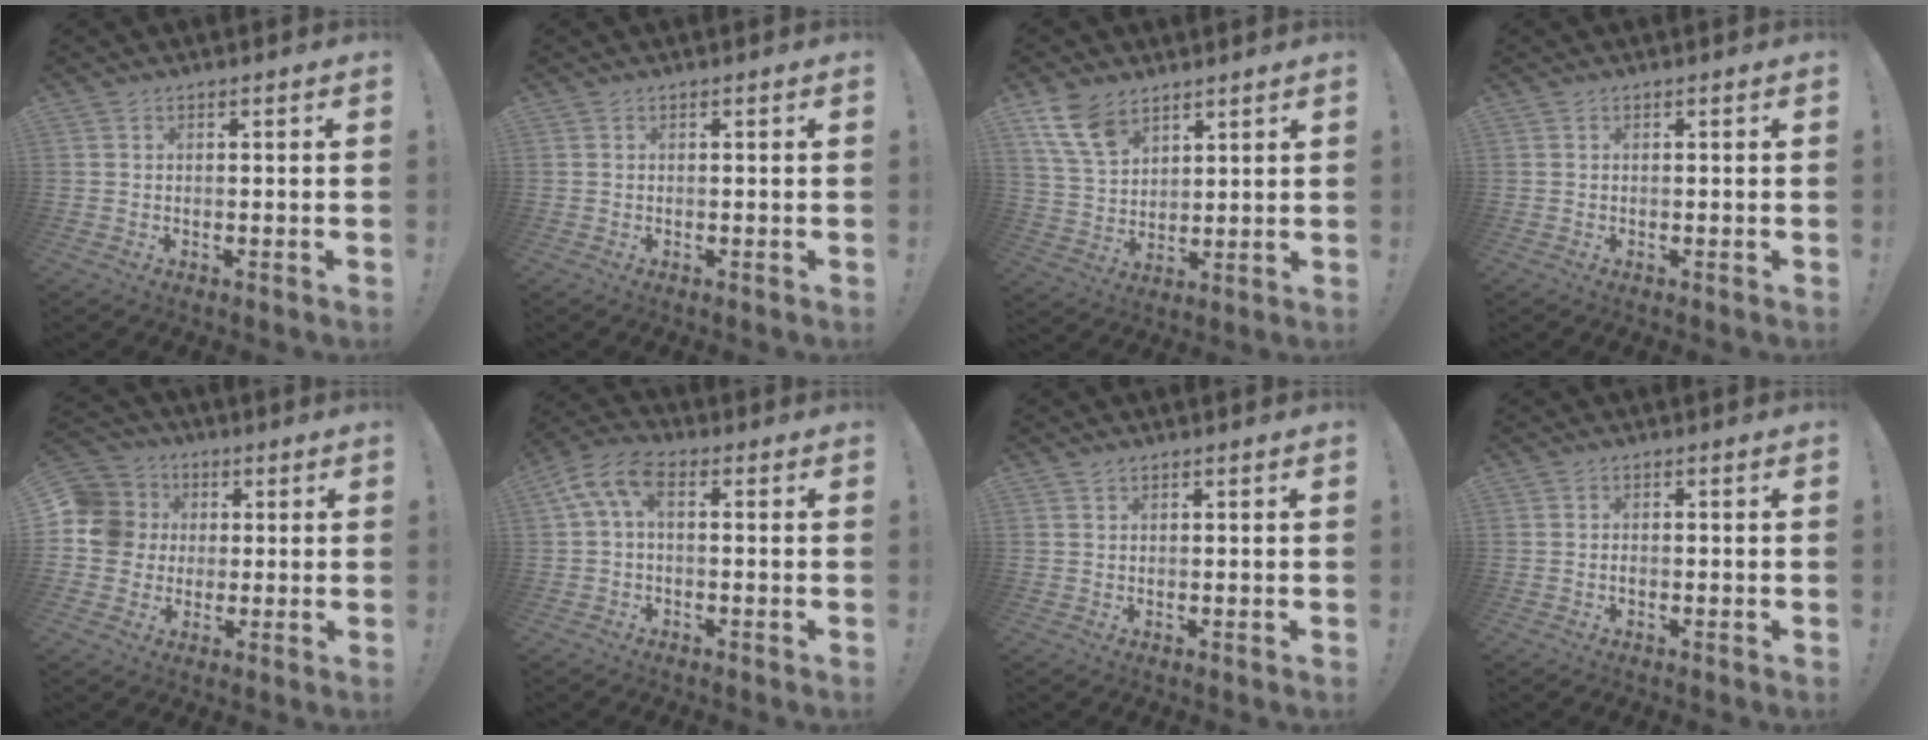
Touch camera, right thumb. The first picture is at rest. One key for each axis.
{"total": 0.0}
{"total": 11.2, "fx": 7.1, "fy": 6.6, "fz": 5.6, "tx": -0.108, "ty": -0.030, "tz": 0.142}
{"total": 0.0}
{"total": 10.9, "fx": 0.5, "fy": 10.3, "fz": 3.6, "tx": -0.072, "ty": 0.012, "tz": 0.016}
{"total": 7.6, "fx": 1.5, "fy": 4.0, "fz": 6.3, "tx": -0.133, "ty": -0.001, "tz": 0.035}
{"total": 0.6, "fx": 0.5, "fy": 0.2, "fz": 0.3, "tx": -0.004, "ty": 0.000, "tz": 0.009}
{"total": 0.6, "fx": -0.5, "fy": 0.2, "fz": 0.2, "tx": -0.005, "ty": 0.001, "tz": -0.010}